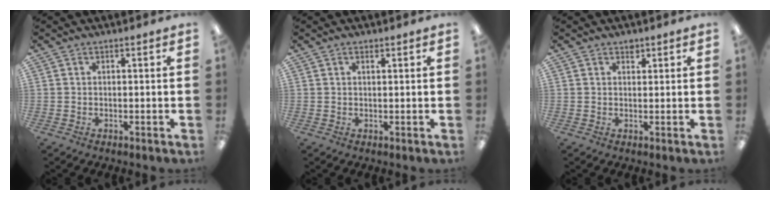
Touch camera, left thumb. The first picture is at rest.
{"total": 0.9, "force": [0.6, 0.3, 0.5], "torque": [-0.003, -0.003, 0.010]}
{"total": 1.5, "force": [1.2, 0.8, 0.4], "torque": [0.000, -0.002, 0.020]}